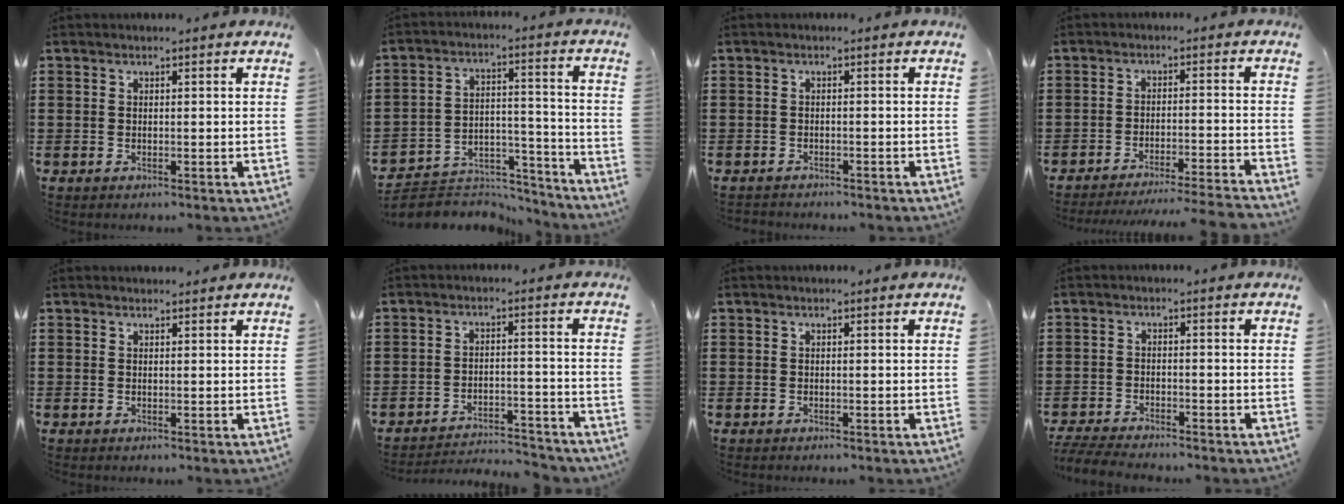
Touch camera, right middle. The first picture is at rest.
{"total": 5.3, "force": [-4.9, 2.0, 0.5], "torque": [-0.011, 0.012, -0.097]}
{"total": 1.0, "force": [-1.0, 0.0, -0.1], "torque": [-0.002, 0.000, -0.021]}
{"total": 4.0, "force": [-3.8, -0.5, 1.1], "torque": [-0.020, -0.009, -0.077]}
{"total": 0.6, "force": [0.6, -0.1, 0.0], "torque": [0.004, -0.005, 0.011]}
{"total": 3.9, "force": [-3.8, 0.3, 0.8], "torque": [-0.027, -0.002, -0.082]}
{"total": 0.0}
{"total": 4.0, "force": [-3.9, 0.3, 1.0], "torque": [-0.031, -0.009, -0.083]}